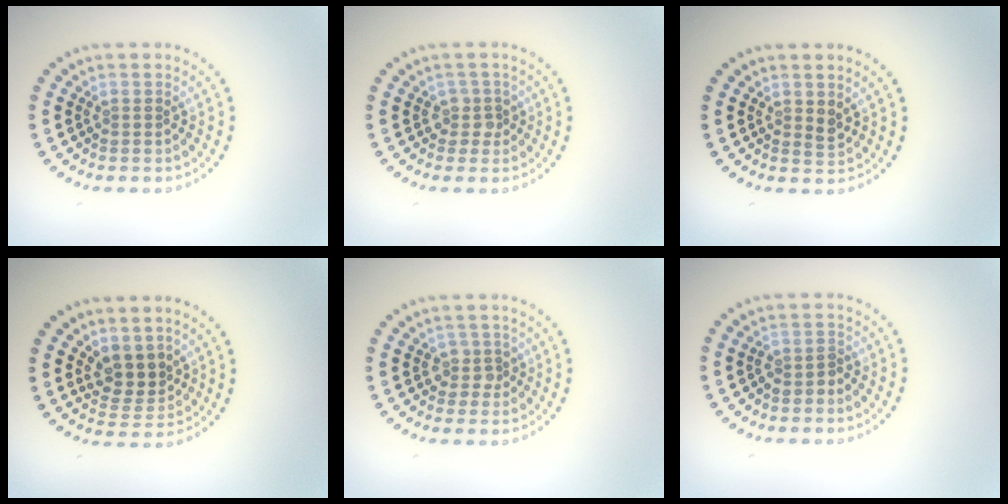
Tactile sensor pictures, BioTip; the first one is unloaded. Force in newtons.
{"total": 1.4, "press": 1.2, "slide": 0.8}
{"total": 1.1, "press": 1.0, "slide": 0.4}
{"total": 2.9, "press": 2.5, "slide": 1.5}
{"total": 1.4, "press": 1.2, "slide": 0.8}
{"total": 1.3, "press": 1.1, "slide": 0.7}